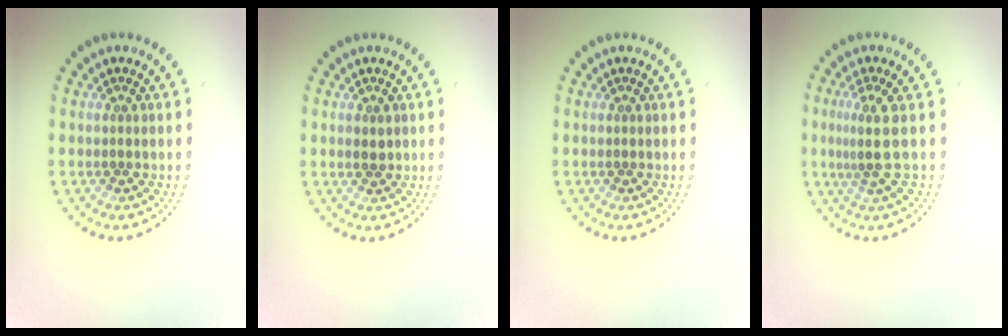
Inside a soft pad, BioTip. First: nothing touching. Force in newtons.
{"total": 1.2, "press": 1.2, "slide": 0.1}
{"total": 0.0}
{"total": 2.5, "press": 1.8, "slide": 1.7}